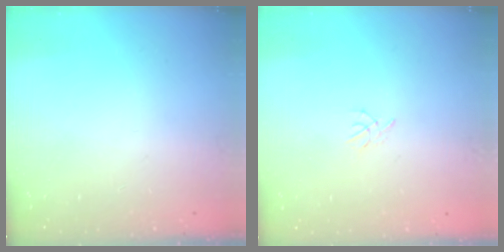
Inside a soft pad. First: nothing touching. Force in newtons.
{"total": 1.3, "press": 1.2, "slide": 0.4}